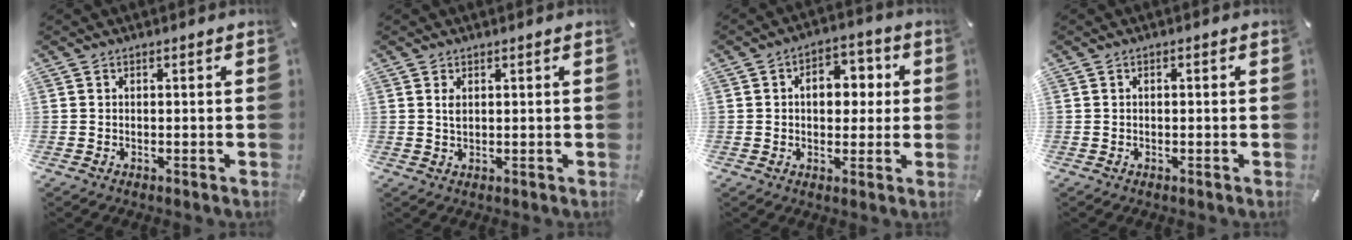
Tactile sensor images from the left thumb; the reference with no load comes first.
{"total": 1.7, "force": [0.7, 0.8, 1.4], "torque": [-0.030, 0.001, 0.012]}
{"total": 8.4, "force": [1.0, 6.0, 5.9], "torque": [-0.065, -0.002, 0.006]}
{"total": 0.7, "force": [-0.2, 0.3, 0.6], "torque": [-0.010, 0.001, -0.004]}